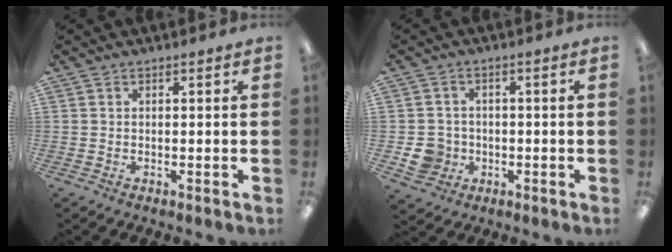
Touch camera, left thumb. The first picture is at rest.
{"total": 5.8, "force": [-1.5, 5.3, 1.6], "torque": [-0.037, 0.011, -0.025]}